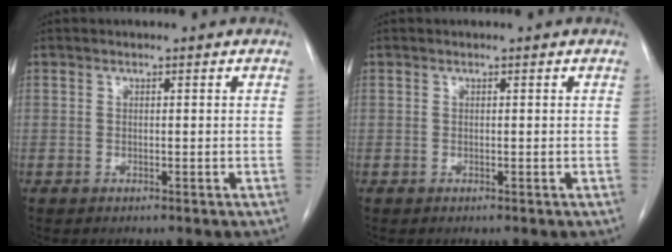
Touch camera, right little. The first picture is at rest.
{"total": 0.0}